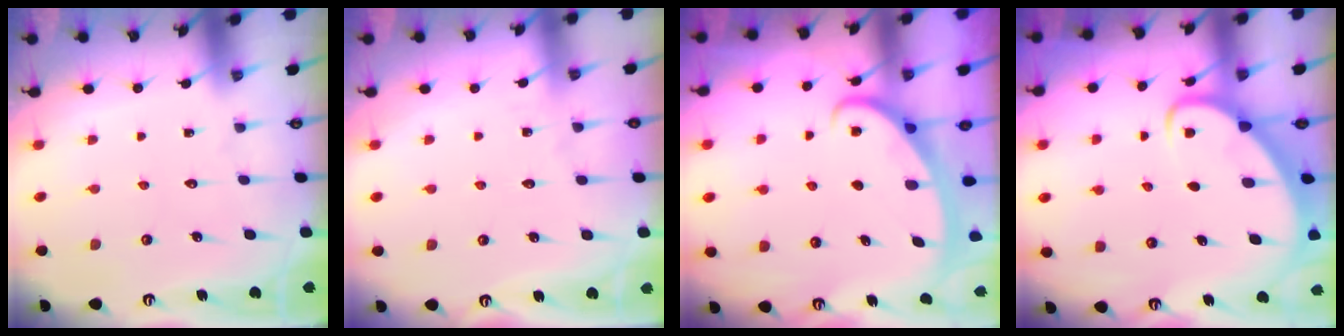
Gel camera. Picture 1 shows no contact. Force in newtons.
{"total": 2.7, "press": 2.7, "slide": 0.3}
{"total": 2.7, "press": 2.6, "slide": 0.4}
{"total": 3.3, "press": 3.3, "slide": 0.5}